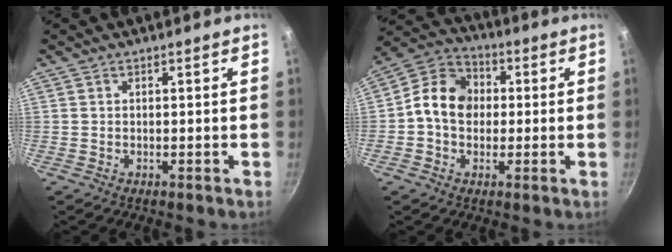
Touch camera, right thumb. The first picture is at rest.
{"total": 10.7, "force": [0.1, 8.8, 6.2], "torque": [-0.075, 0.024, -0.022]}